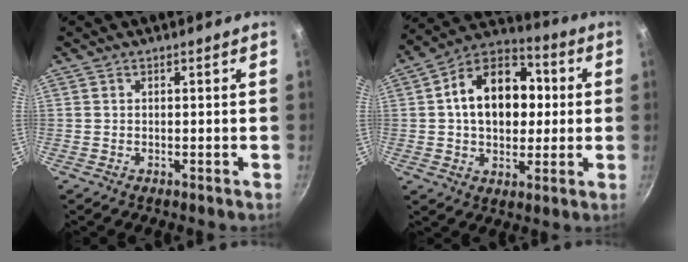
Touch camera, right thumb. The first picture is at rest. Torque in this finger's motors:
{"motor_torque": [0.54, 3.02, 1.00, -0.40, 0.14]}